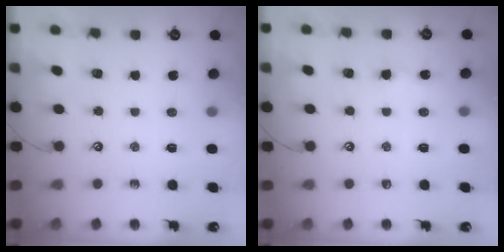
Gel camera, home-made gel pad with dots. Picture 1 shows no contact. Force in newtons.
{"total": 2.3, "press": 2.3, "slide": 0.2}